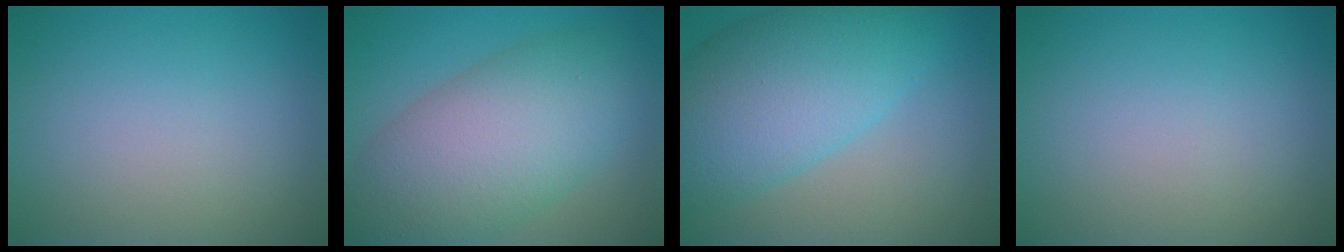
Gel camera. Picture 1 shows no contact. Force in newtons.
{"total": 10.2, "press": 10.2, "slide": 0.7}
{"total": 9.3, "press": 9.3, "slide": 0.3}
{"total": 0.0}